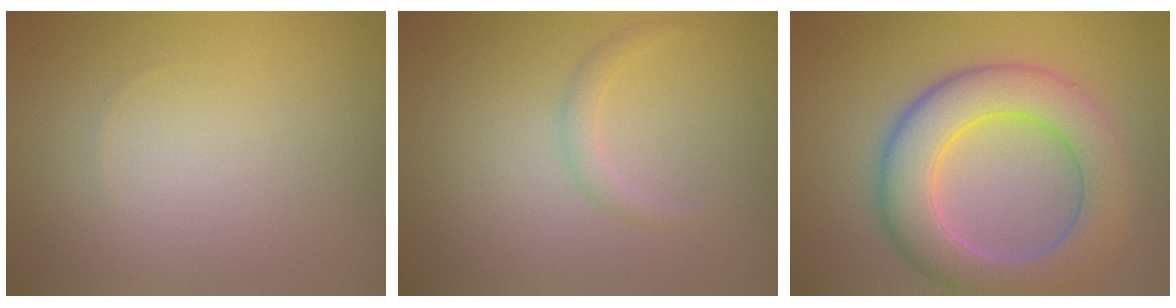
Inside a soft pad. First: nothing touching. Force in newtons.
{"total": 1.2, "press": 1.2, "slide": 0.1}
{"total": 8.4, "press": 8.3, "slide": 0.5}